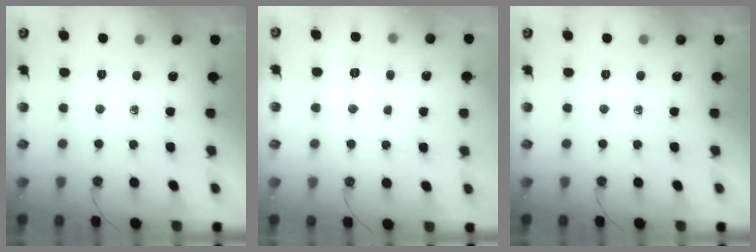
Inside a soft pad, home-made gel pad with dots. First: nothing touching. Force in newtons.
{"total": 6.9, "press": 6.9, "slide": 0.6}
{"total": 0.0}